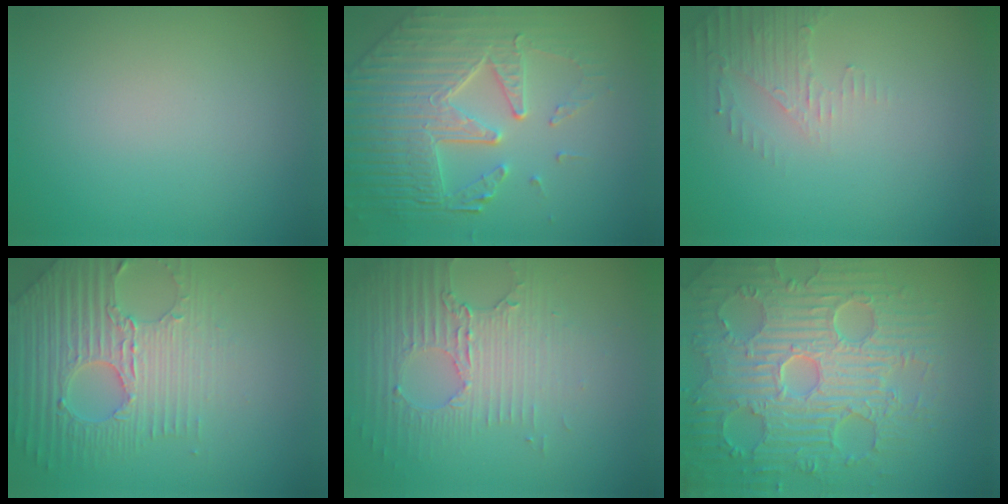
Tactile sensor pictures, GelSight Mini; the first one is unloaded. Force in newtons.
{"total": 8.6, "press": 5.9, "slide": 6.3}
{"total": 2.2, "press": 2.1, "slide": 0.5}
{"total": 6.1, "press": 4.9, "slide": 3.7}
{"total": 3.5, "press": 3.3, "slide": 1.3}
{"total": 9.8, "press": 6.8, "slide": 7.1}